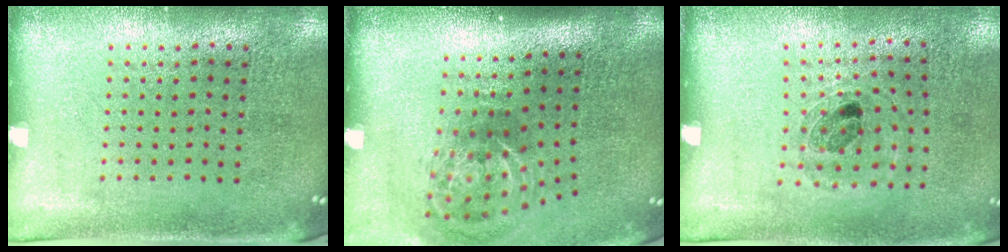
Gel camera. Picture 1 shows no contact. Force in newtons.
{"total": 2.2, "press": 1.3, "slide": 1.8}
{"total": 1.0, "press": 0.9, "slide": 0.4}